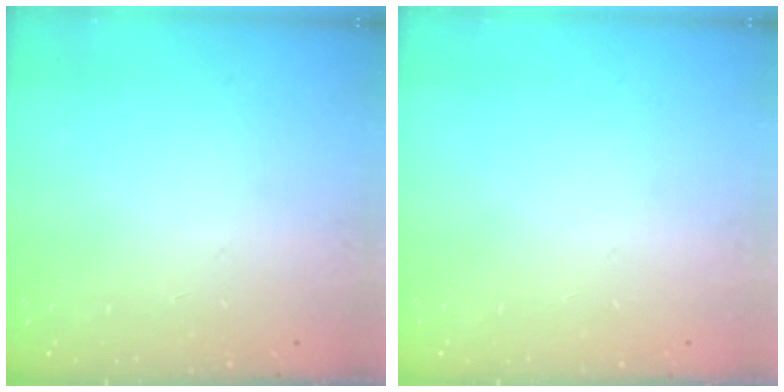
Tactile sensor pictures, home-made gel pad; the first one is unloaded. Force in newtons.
{"total": 0.0}